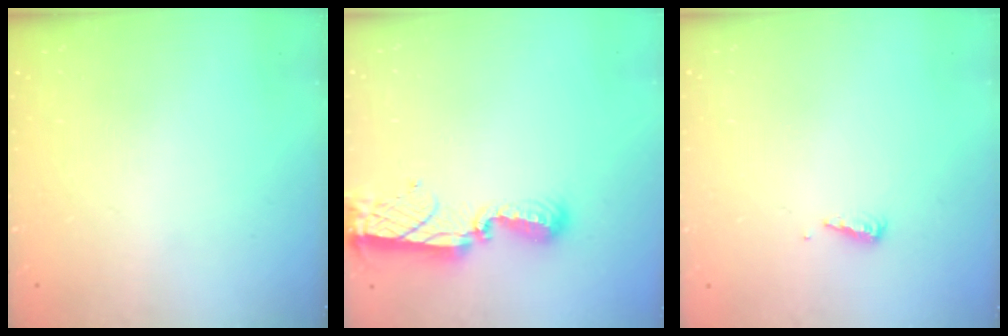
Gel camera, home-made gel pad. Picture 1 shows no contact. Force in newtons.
{"total": 8.4, "press": 8.4, "slide": 0.8}
{"total": 3.6, "press": 3.6, "slide": 0.4}